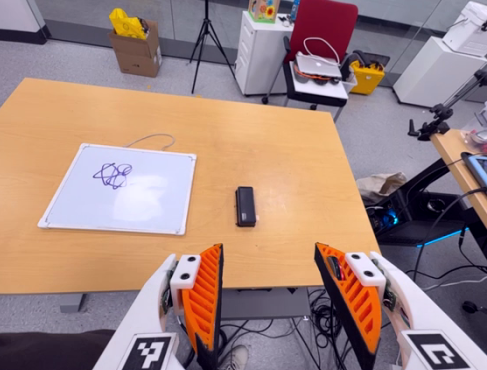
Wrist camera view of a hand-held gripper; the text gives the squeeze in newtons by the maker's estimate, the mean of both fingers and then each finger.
{"total": 0.0}